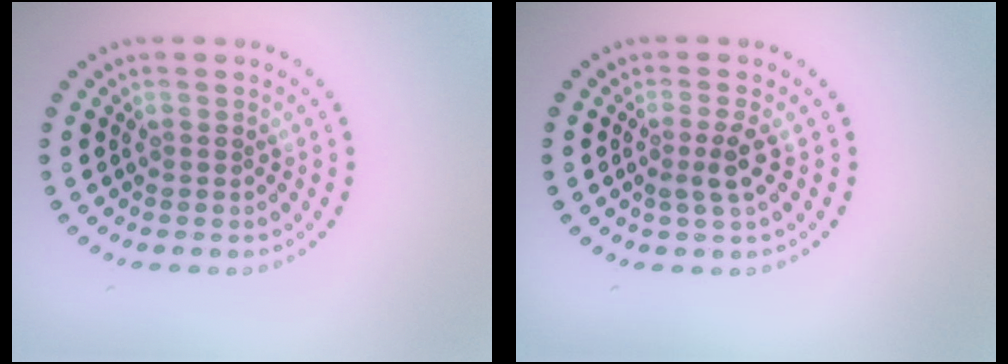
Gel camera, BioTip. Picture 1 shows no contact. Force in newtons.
{"total": 2.0, "press": 1.5, "slide": 1.3}